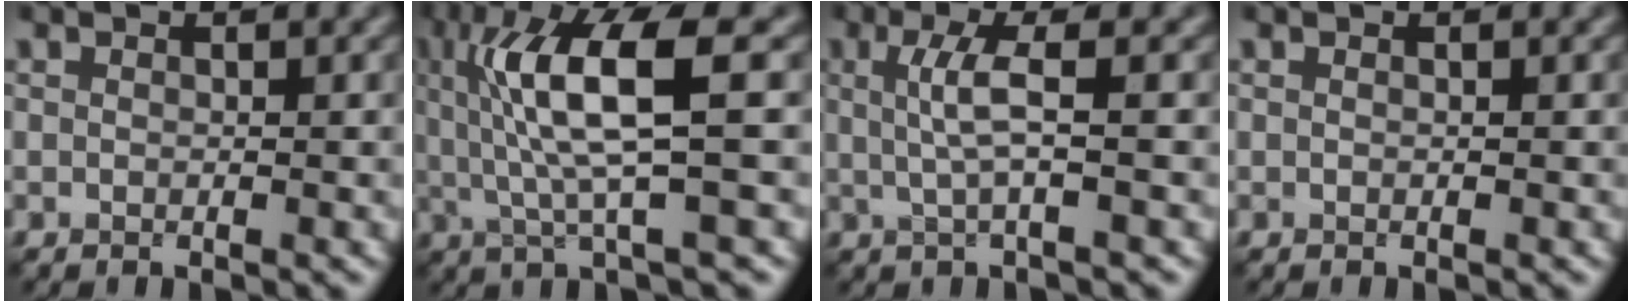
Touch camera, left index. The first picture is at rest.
{"total": 7.8, "force": [1.3, 1.6, 7.5], "torque": [-0.146, -0.001, 0.028]}
{"total": 3.2, "force": [0.3, 0.7, 3.1], "torque": [-0.064, 0.001, 0.005]}
{"total": 0.0}